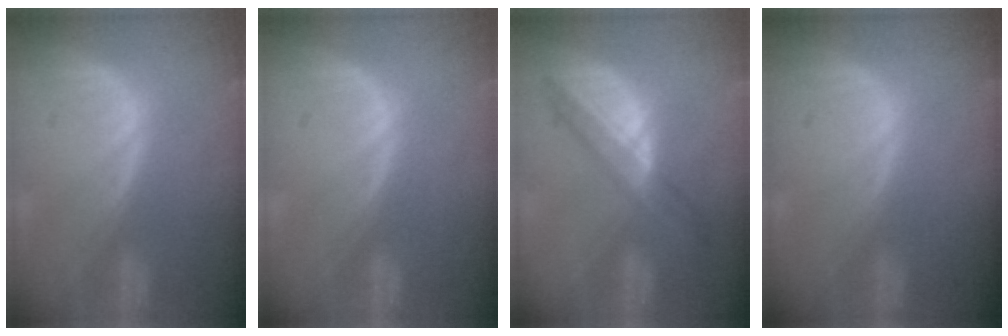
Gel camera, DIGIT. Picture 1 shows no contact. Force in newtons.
{"total": 0.0}
{"total": 5.9, "press": 5.8, "slide": 1.0}
{"total": 0.0}